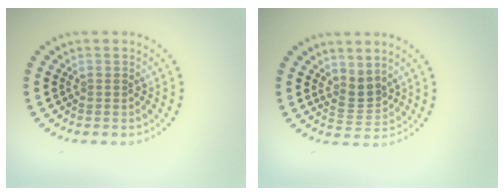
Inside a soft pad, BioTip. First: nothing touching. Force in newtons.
{"total": 2.3, "press": 1.7, "slide": 1.6}